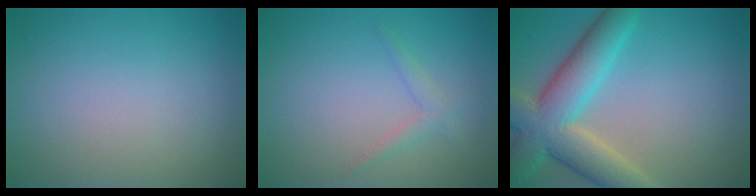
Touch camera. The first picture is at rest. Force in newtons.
{"total": 1.3, "press": 1.3, "slide": 0.1}
{"total": 8.6, "press": 8.6, "slide": 0.8}